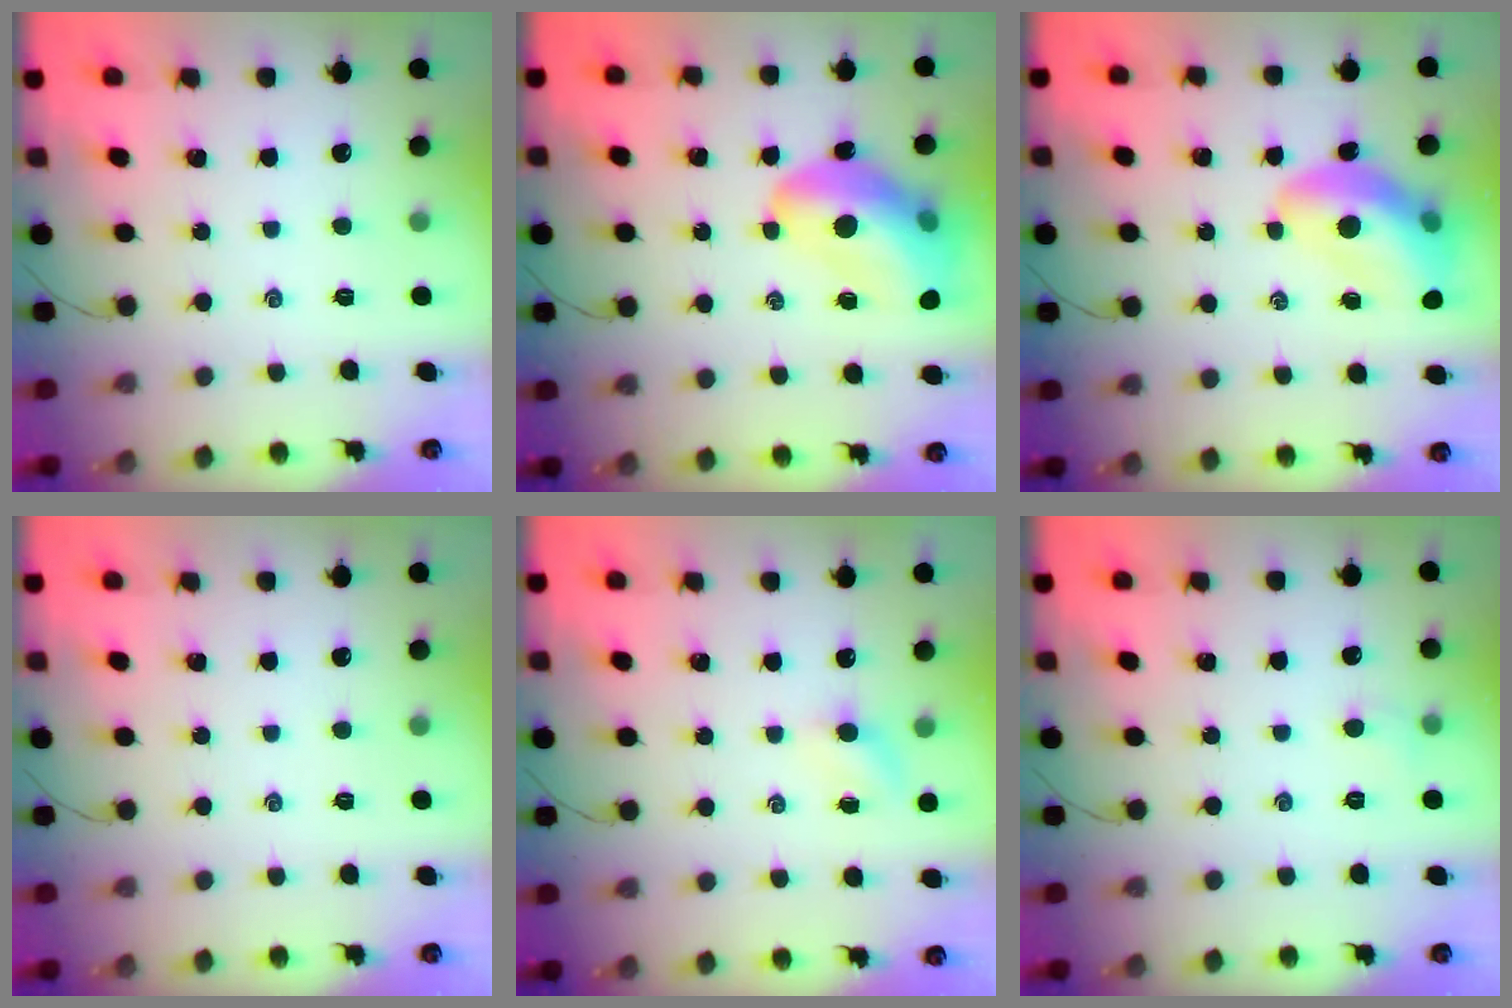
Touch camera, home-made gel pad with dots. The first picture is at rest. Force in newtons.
{"total": 16.3, "press": 15.5, "slide": 4.8}
{"total": 13.5, "press": 13.0, "slide": 3.7}
{"total": 0.0}
{"total": 3.9, "press": 3.7, "slide": 1.4}
{"total": 3.8, "press": 3.6, "slide": 1.2}